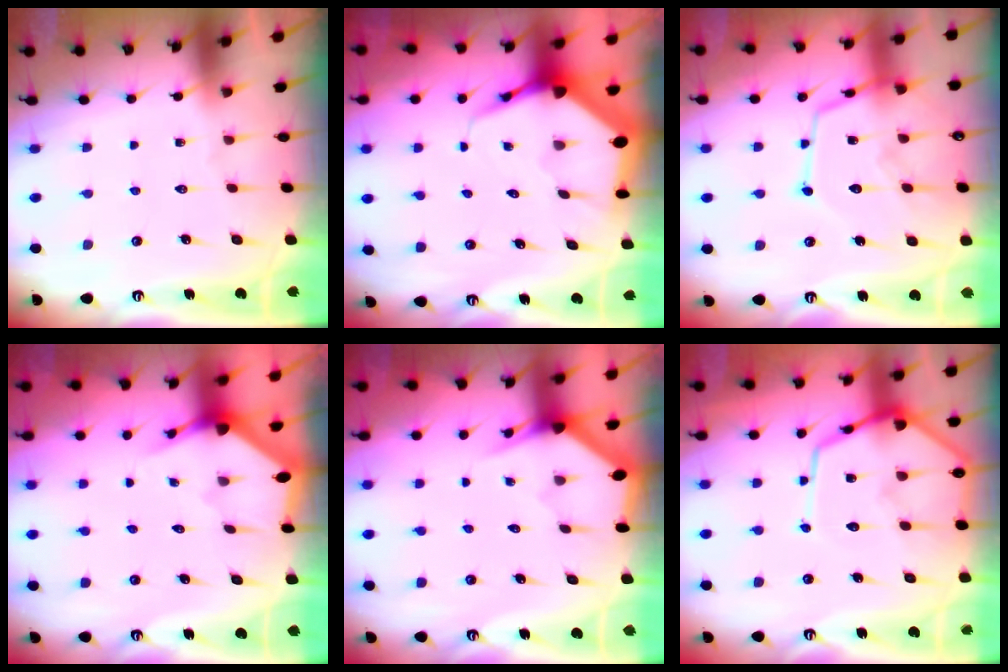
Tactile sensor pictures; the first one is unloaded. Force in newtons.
{"total": 5.9, "press": 5.9, "slide": 0.6}
{"total": 13.8, "press": 13.7, "slide": 1.4}
{"total": 3.1, "press": 3.1, "slide": 0.2}
{"total": 3.2, "press": 3.2, "slide": 0.1}
{"total": 12.7, "press": 12.6, "slide": 1.2}